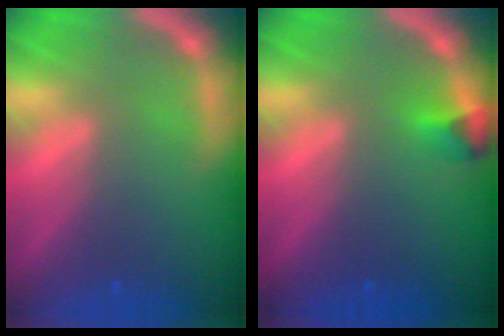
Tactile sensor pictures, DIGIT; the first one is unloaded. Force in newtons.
{"total": 1.4}